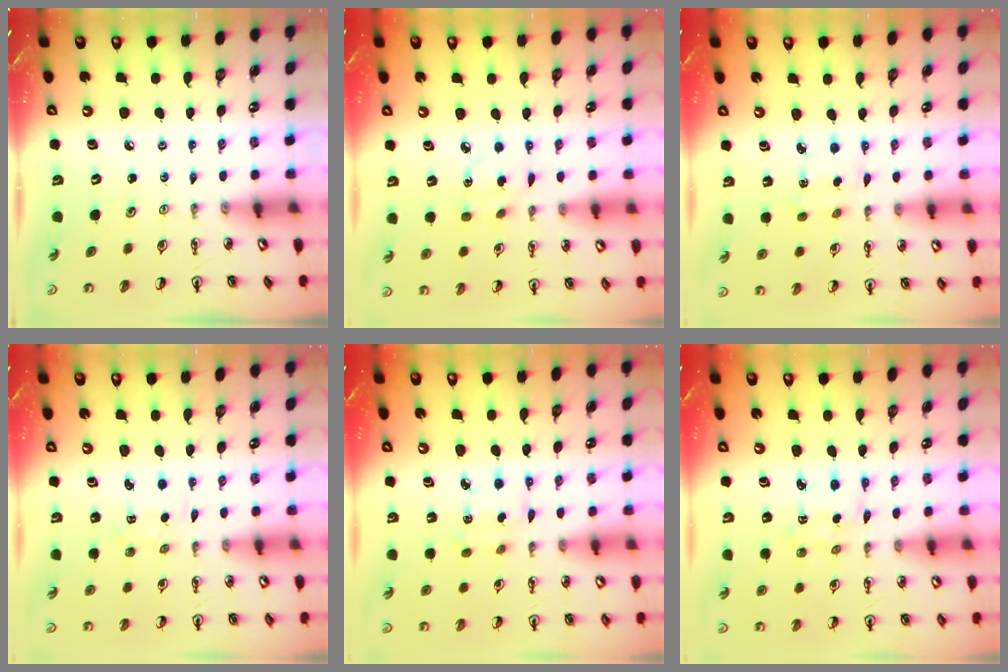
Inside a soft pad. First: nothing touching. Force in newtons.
{"total": 3.7, "press": 3.7, "slide": 0.3}
{"total": 1.9, "press": 1.9, "slide": 0.3}
{"total": 1.8, "press": 1.7, "slide": 0.3}
{"total": 2.5, "press": 2.5, "slide": 0.1}
{"total": 2.9, "press": 2.9, "slide": 0.4}